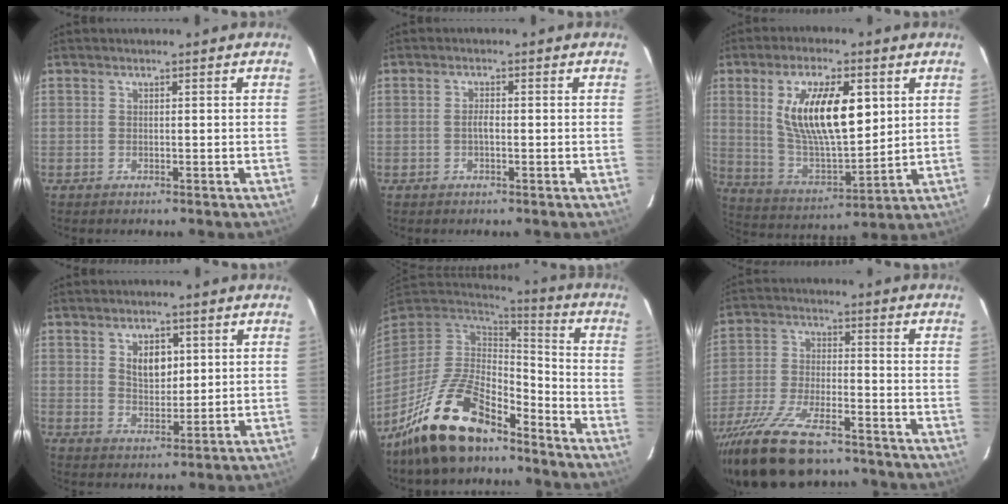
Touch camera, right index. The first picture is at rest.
{"total": 1.4, "force": [-0.4, 0.5, 1.3], "torque": [-0.026, 0.004, -0.009]}
{"total": 17.0, "force": [4.9, 6.5, 14.9], "torque": [-0.272, -0.002, 0.098]}
{"total": 5.5, "force": [1.8, 3.4, 3.9], "torque": [-0.062, 0.004, 0.035]}
{"total": 18.6, "force": [-13.4, 7.1, 10.8], "torque": [-0.228, -0.016, -0.242]}
{"total": 19.5, "force": [-15.3, 6.5, 10.2], "torque": [-0.216, -0.038, -0.261]}